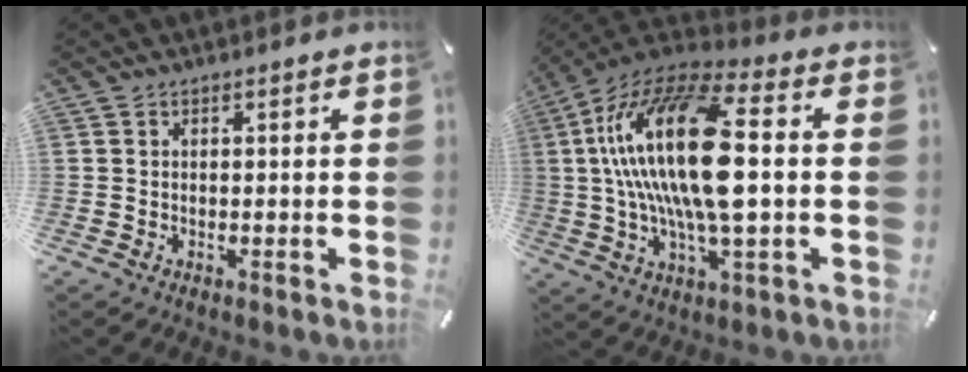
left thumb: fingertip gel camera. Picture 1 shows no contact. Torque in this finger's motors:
{"motor_torque": [1.82, 3.19, 2.77, 0.00, 1.05]}